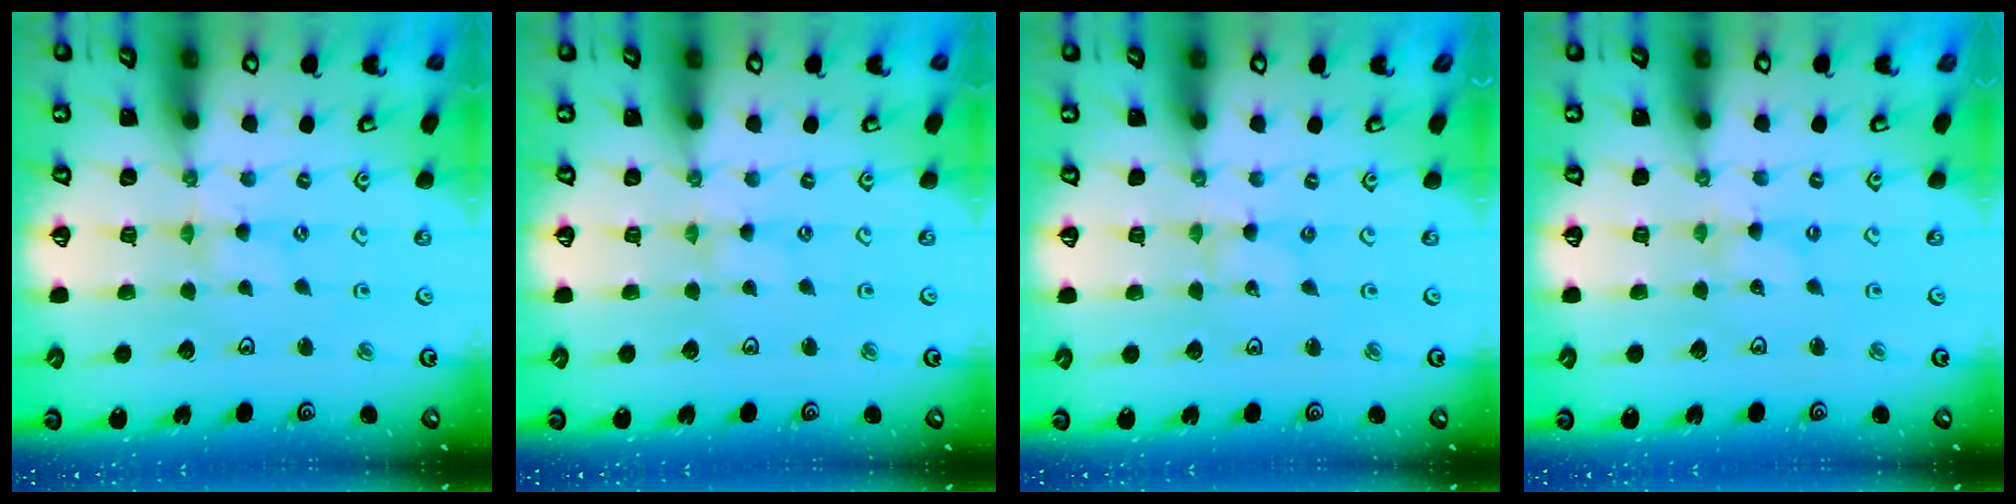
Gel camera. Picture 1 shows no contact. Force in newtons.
{"total": 0.0}
{"total": 0.0}
{"total": 0.0}